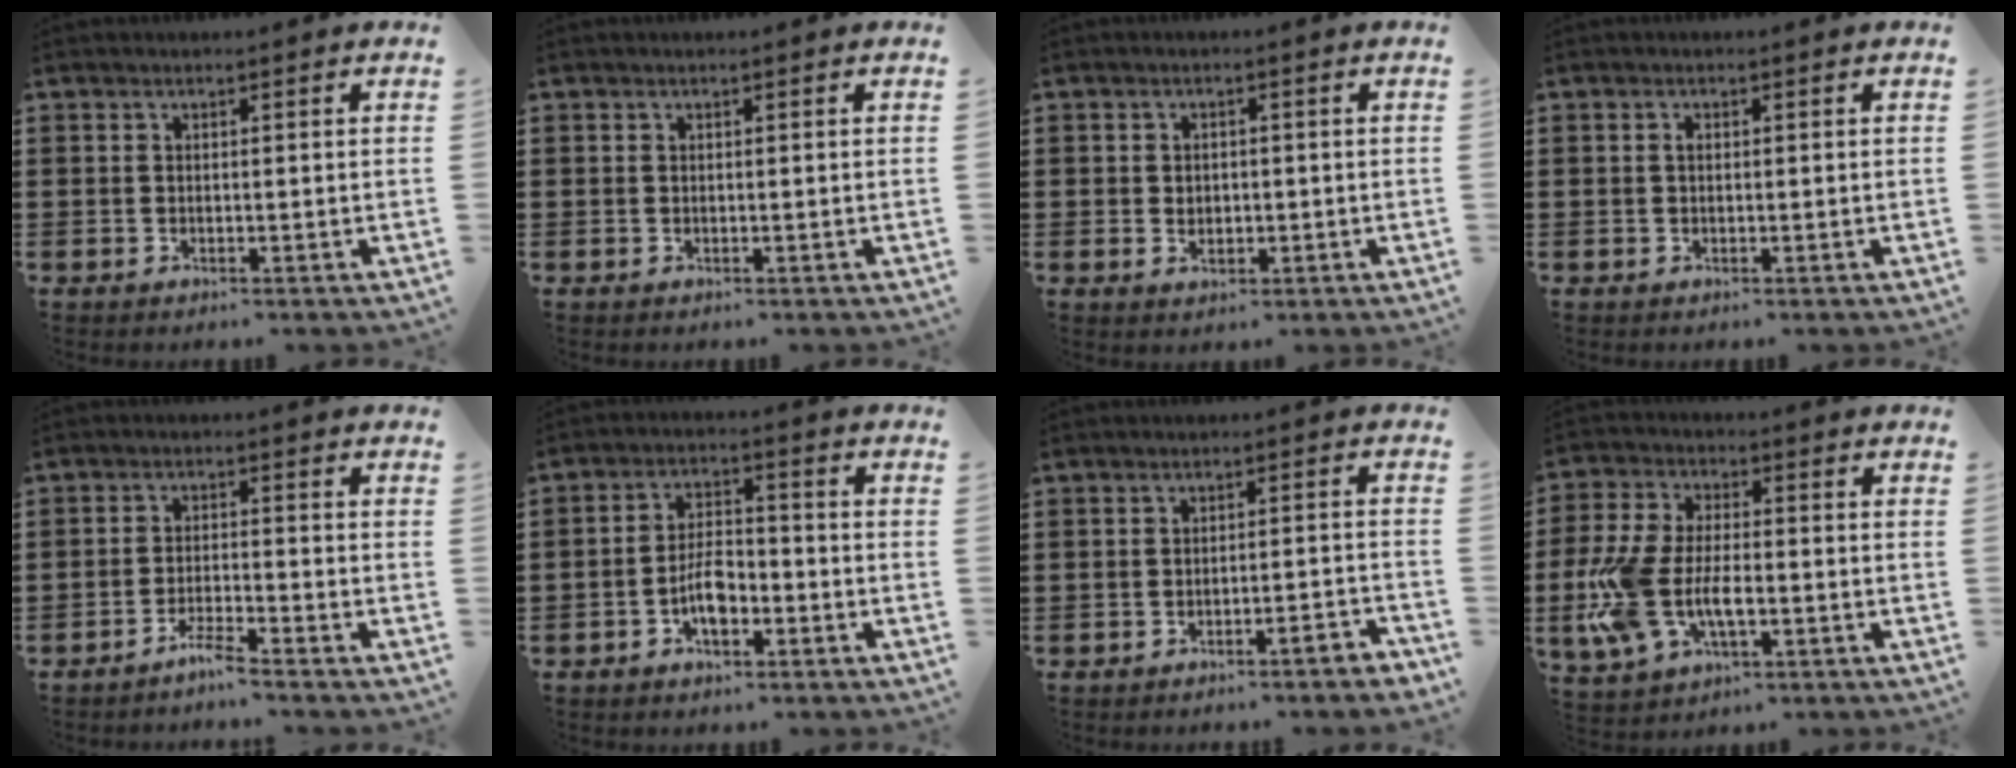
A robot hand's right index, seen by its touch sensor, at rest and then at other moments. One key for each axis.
{"total": 0.0}
{"total": 1.8, "fx": -0.1, "fy": 1.5, "fz": 1.0, "tx": -0.023, "ty": 0.008, "tz": -0.004}
{"total": 0.7, "fx": 0.1, "fy": 0.4, "fz": 0.6, "tx": -0.013, "ty": 0.001, "tz": 0.001}
{"total": 2.9, "fx": -2.7, "fy": -0.2, "fz": 1.2, "tx": -0.028, "ty": 0.001, "tz": -0.055}
{"total": 5.5, "fx": -2.3, "fy": 2.6, "fz": 4.3, "tx": -0.094, "ty": 0.003, "tz": -0.046}
{"total": 2.7, "fx": -2.4, "fy": -0.1, "fz": 1.2, "tx": -0.022, "ty": 0.000, "tz": -0.050}
{"total": 10.0, "fx": -2.6, "fy": 5.2, "fz": 8.2, "tx": -0.208, "ty": -0.014, "tz": -0.052}